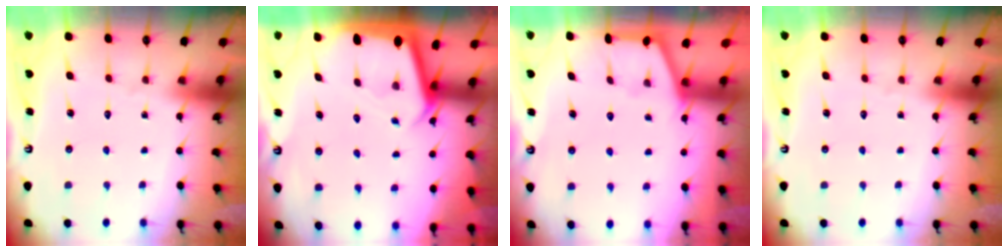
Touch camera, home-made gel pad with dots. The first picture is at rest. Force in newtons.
{"total": 2.3, "press": 2.3, "slide": 0.2}
{"total": 1.5, "press": 1.5, "slide": 0.2}
{"total": 0.0}